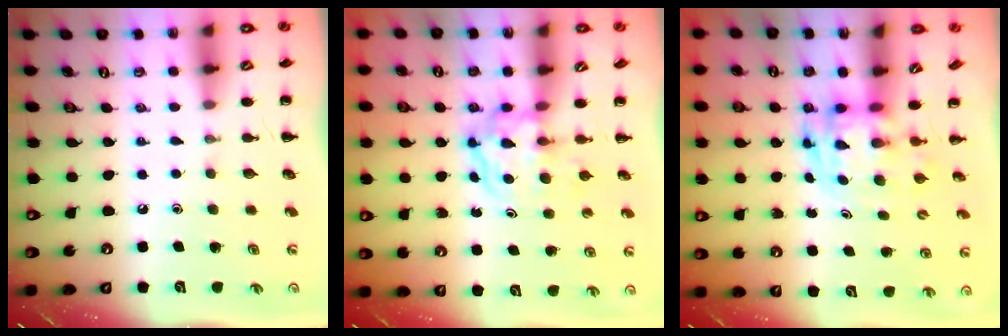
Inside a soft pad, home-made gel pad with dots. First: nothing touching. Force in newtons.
{"total": 3.8, "press": 3.7, "slide": 0.5}
{"total": 3.4, "press": 3.4, "slide": 0.7}